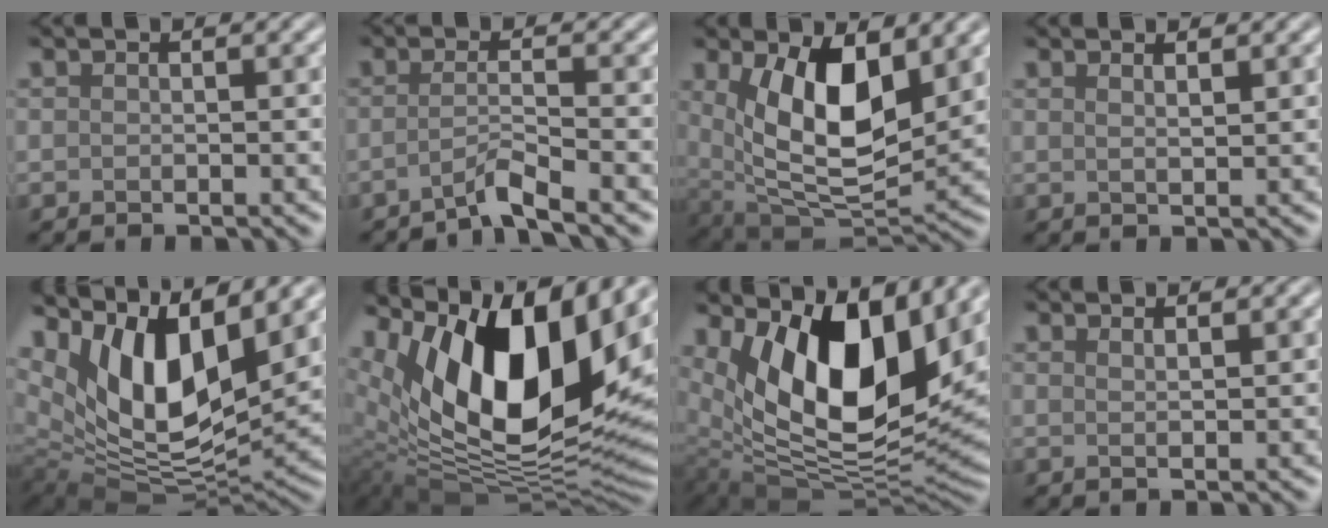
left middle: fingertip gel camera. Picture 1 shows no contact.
{"total": 2.5, "force": [-1.6, 0.2, 1.9], "torque": [-0.023, 0.004, -0.049]}
{"total": 9.7, "force": [2.5, 4.6, 8.2], "torque": [-0.153, -0.019, 0.046]}
{"total": 1.6, "force": [1.1, 0.5, 1.0], "torque": [-0.006, 0.002, 0.008]}
{"total": 13.2, "force": [6.5, 5.7, 10.0], "torque": [-0.181, 0.000, 0.124]}
{"total": 16.3, "force": [6.8, 7.6, 12.7], "torque": [-0.216, -0.002, 0.112]}
{"total": 13.1, "force": [5.3, 6.6, 10.0], "torque": [-0.171, -0.019, 0.100]}
{"total": 1.1, "force": [0.8, 0.3, 0.7], "torque": [-0.003, -0.001, 0.009]}